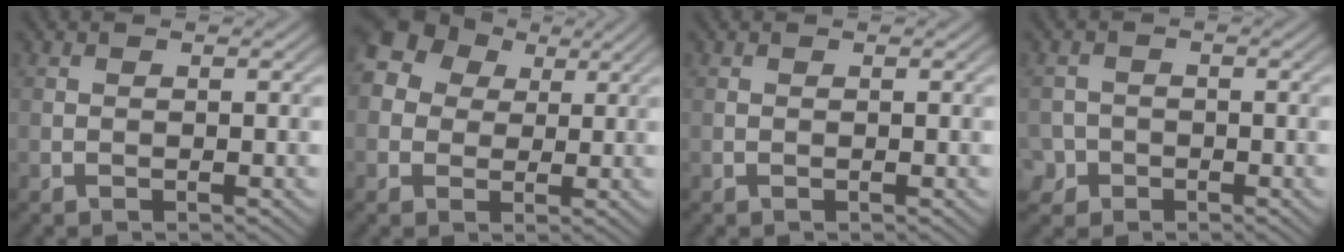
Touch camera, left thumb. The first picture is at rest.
{"total": 8.8, "force": [3.0, 7.2, 4.1], "torque": [-0.114, 0.036, 0.027]}
{"total": 0.0}
{"total": 2.9, "force": [-1.5, 2.4, 0.6], "torque": [-0.012, -0.001, -0.033]}